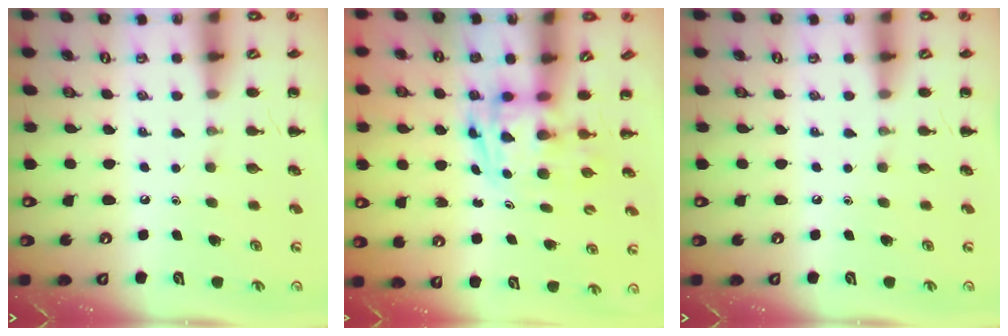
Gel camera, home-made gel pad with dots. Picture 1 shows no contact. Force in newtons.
{"total": 2.8, "press": 2.7, "slide": 0.5}
{"total": 0.0}